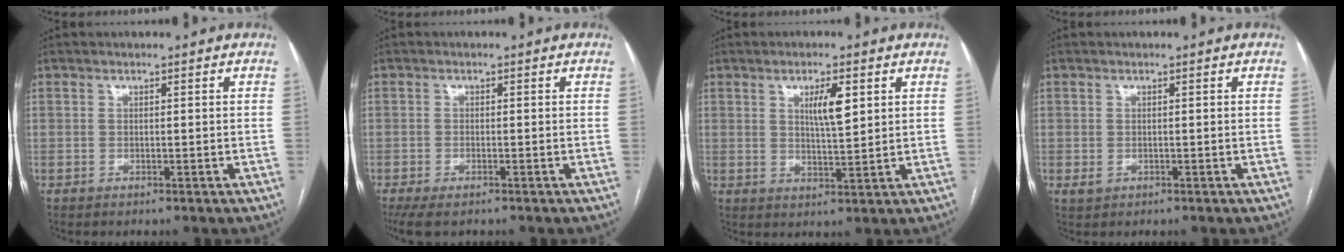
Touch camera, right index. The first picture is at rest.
{"total": 4.6, "force": [-3.3, 1.7, 2.8], "torque": [-0.053, -0.011, -0.052]}
{"total": 5.0, "force": [1.9, 0.9, 4.6], "torque": [-0.081, -0.002, 0.036]}
{"total": 1.2, "force": [-0.3, 1.0, 0.6], "torque": [-0.013, 0.000, 0.001]}